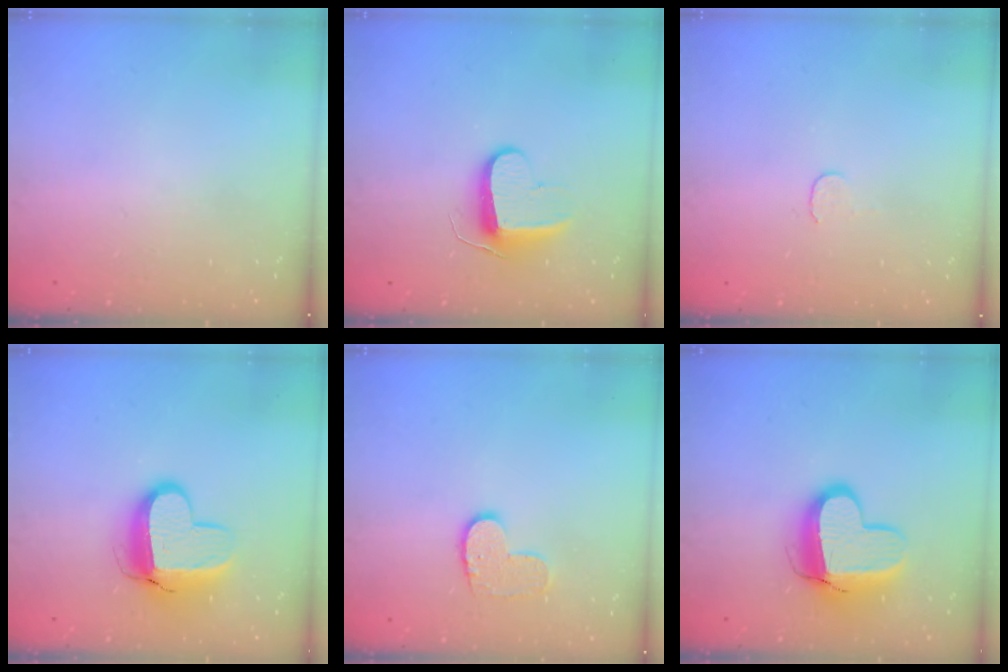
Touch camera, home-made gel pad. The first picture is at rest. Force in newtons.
{"total": 9.4, "press": 9.4, "slide": 0.2}
{"total": 3.9, "press": 3.9, "slide": 0.3}
{"total": 11.8, "press": 11.8, "slide": 1.2}
{"total": 7.9, "press": 7.9, "slide": 0.3}
{"total": 12.8, "press": 12.8, "slide": 1.3}